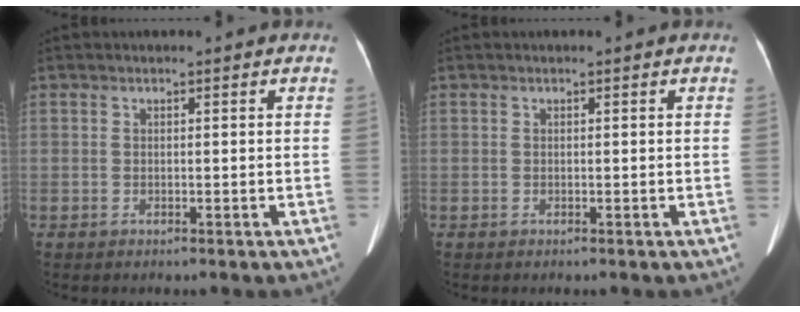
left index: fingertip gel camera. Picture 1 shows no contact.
{"total": 0.0}